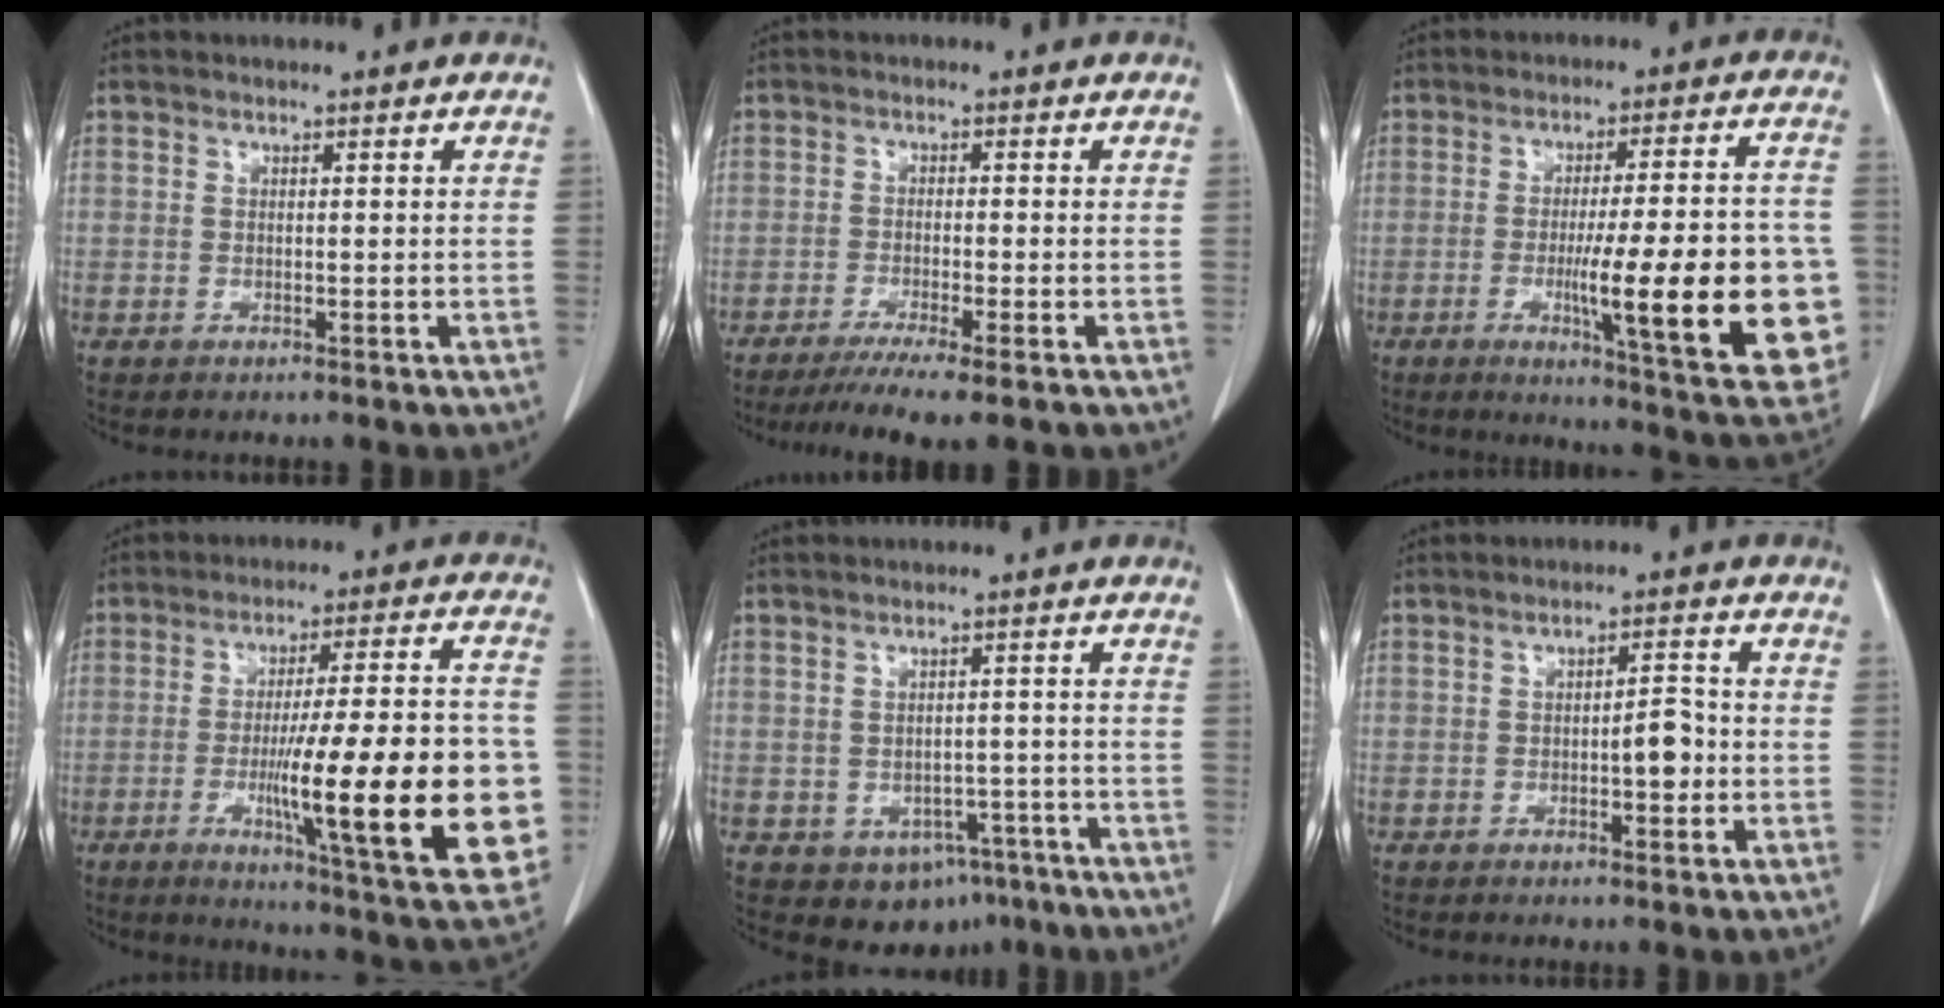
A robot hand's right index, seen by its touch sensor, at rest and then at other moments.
{"total": 6.7, "force": [-4.9, -0.4, 4.6], "torque": [-0.068, -0.017, -0.080]}
{"total": 21.3, "force": [-4.7, 2.3, 20.6], "torque": [-0.207, 0.000, -0.051]}
{"total": 24.3, "force": [-5.1, 2.5, 23.6], "torque": [-0.272, -0.002, -0.066]}
{"total": 6.8, "force": [-3.7, 4.9, 2.9], "torque": [-0.025, 0.010, -0.040]}
{"total": 3.9, "force": [-0.8, 1.2, 3.6], "torque": [-0.052, 0.004, -0.010]}